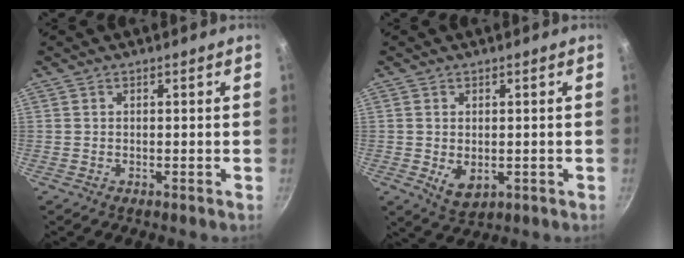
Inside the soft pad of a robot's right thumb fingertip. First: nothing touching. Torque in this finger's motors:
{"motor_torque": [-0.45, -0.01, 0.14, 0.32, 0.00]}